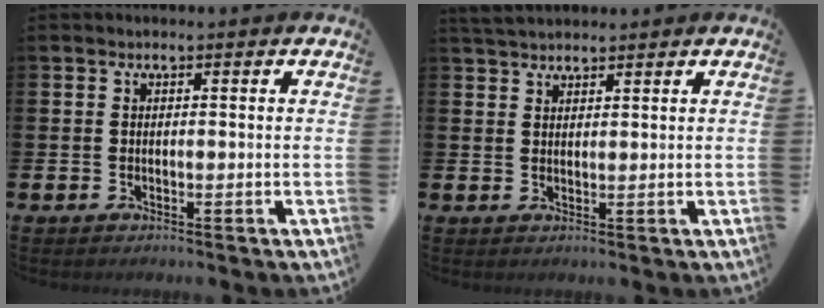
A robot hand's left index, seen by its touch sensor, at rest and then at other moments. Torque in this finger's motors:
{"motor_torque": [-0.11, -0.33, 0.11, 0.08]}